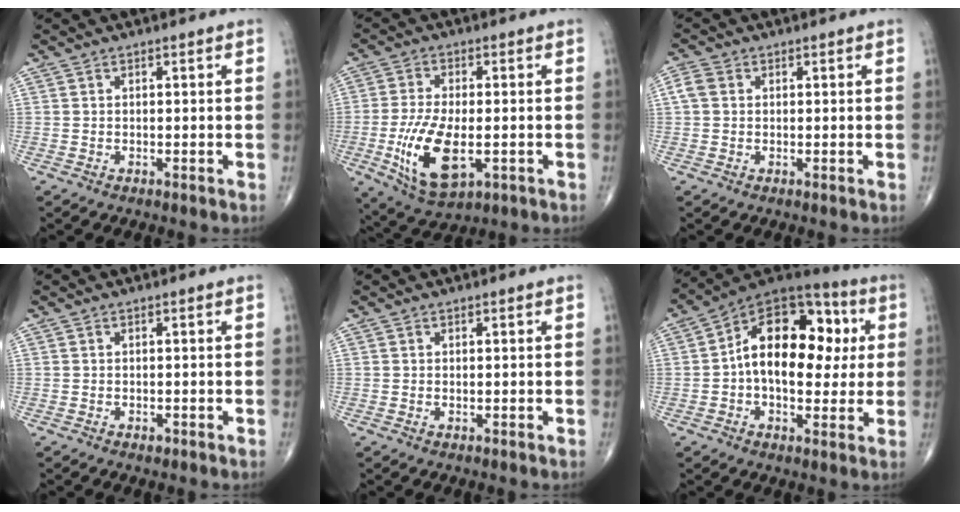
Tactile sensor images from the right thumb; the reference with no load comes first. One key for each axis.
{"total": 13.0, "fx": -3.0, "fy": 6.0, "fz": 11.1, "tx": -0.215, "ty": -0.009, "tz": -0.043}
{"total": 2.6, "fx": 0.5, "fy": 2.1, "fz": 1.5, "tx": -0.037, "ty": 0.010, "tz": 0.008}
{"total": 0.6, "fx": -0.4, "fy": 0.3, "fz": 0.4, "tx": -0.004, "ty": 0.000, "tz": -0.006}
{"total": 0.0}
{"total": 20.0, "fx": 2.1, "fy": 12.0, "fz": 15.8, "tx": -0.205, "ty": 0.032, "tz": 0.023}